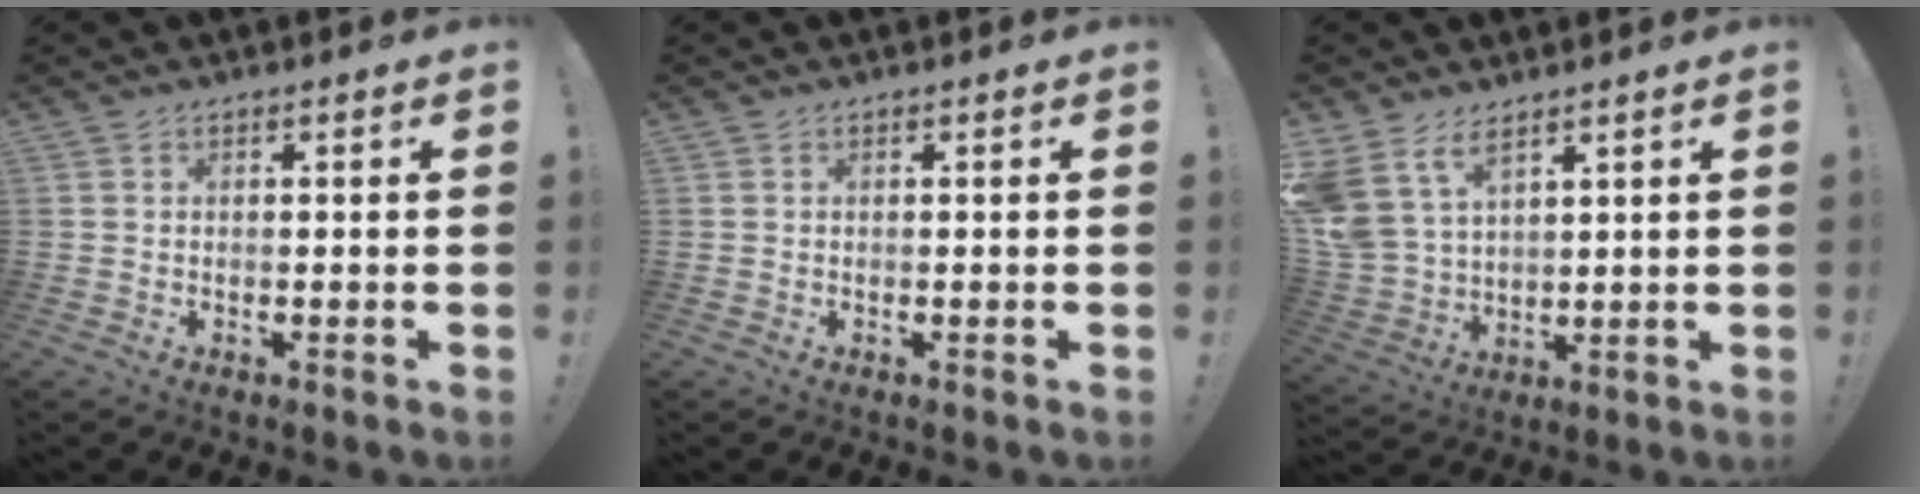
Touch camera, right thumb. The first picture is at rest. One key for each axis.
{"total": 0.0}
{"total": 10.9, "fx": 7.2, "fy": 6.0, "fz": 5.5, "tx": -0.131, "ty": -0.044, "tz": 0.146}